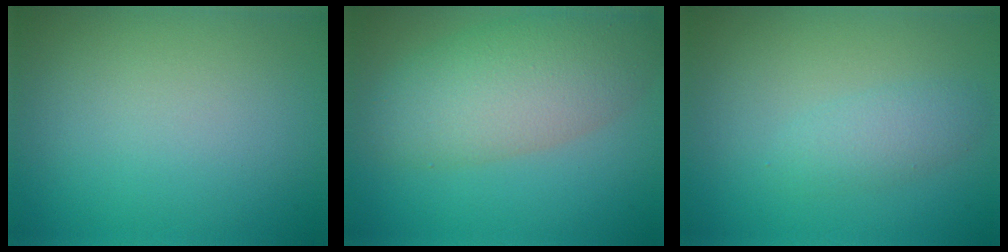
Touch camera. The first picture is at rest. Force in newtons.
{"total": 6.6, "press": 6.6, "slide": 0.5}
{"total": 2.0, "press": 2.0, "slide": 0.1}